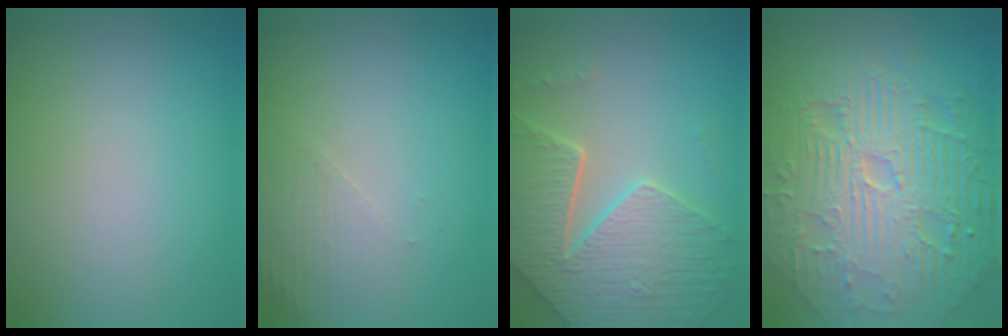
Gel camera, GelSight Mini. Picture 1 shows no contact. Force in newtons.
{"total": 1.6, "press": 1.6, "slide": 0.4}
{"total": 6.7, "press": 5.4, "slide": 4.1}
{"total": 11.1, "press": 7.1, "slide": 8.5}